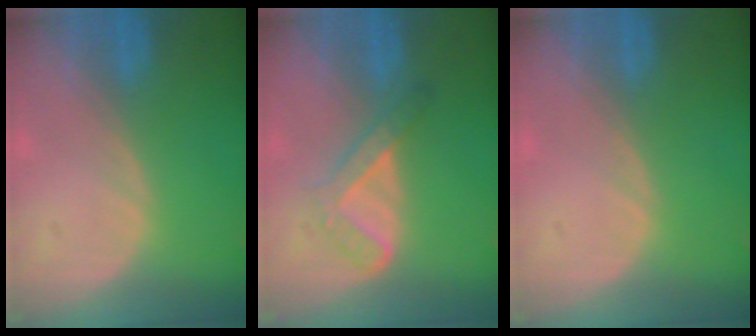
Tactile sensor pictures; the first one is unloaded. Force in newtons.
{"total": 4.5, "press": 4.4, "slide": 0.7}
{"total": 0.7, "press": 0.1, "slide": 0.7}